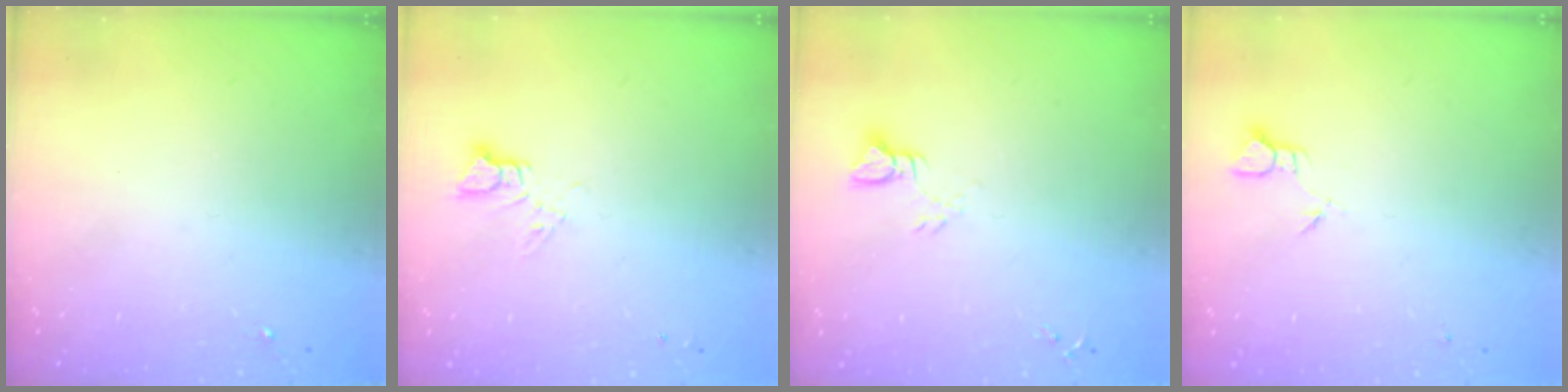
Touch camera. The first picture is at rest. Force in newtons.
{"total": 3.8, "press": 3.8, "slide": 0.3}
{"total": 2.8, "press": 2.8, "slide": 0.2}
{"total": 2.0, "press": 2.0, "slide": 0.1}